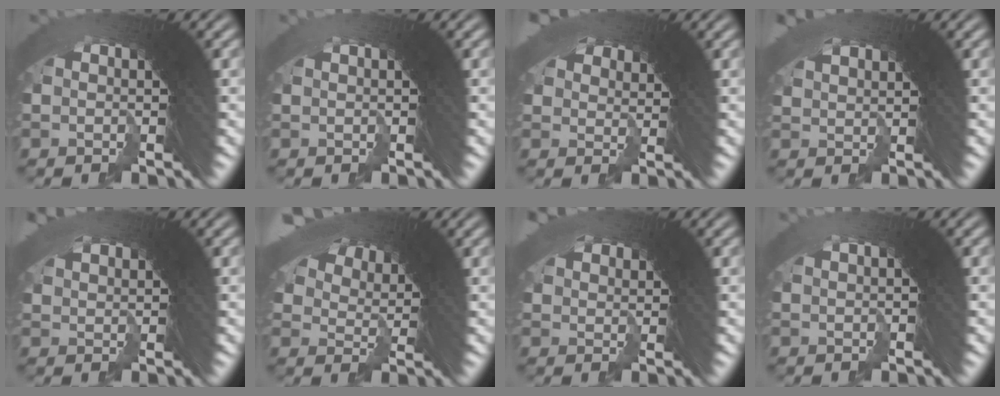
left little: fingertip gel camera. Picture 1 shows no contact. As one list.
[{"total": 1.1, "force": [-0.1, -0.7, -0.8], "torque": [0.019, -0.001, 0.001]}, {"total": 2.0, "force": [0.6, 1.9, 0.0], "torque": [0.012, -0.025, 0.020]}, {"total": 1.2, "force": [1.0, 0.0, 0.7], "torque": [0.005, -0.002, 0.024]}, {"total": 0.8, "force": [0.7, -0.2, 0.3], "torque": [0.010, -0.008, 0.021]}, {"total": 4.3, "force": [3.3, 1.7, 2.1], "torque": [-0.037, -0.006, 0.064]}, {"total": 1.0, "force": [0.5, 0.8, 0.2], "torque": [0.009, -0.018, 0.020]}, {"total": 1.9, "force": [0.1, -1.4, -1.2], "torque": [0.021, -0.001, 0.009]}]